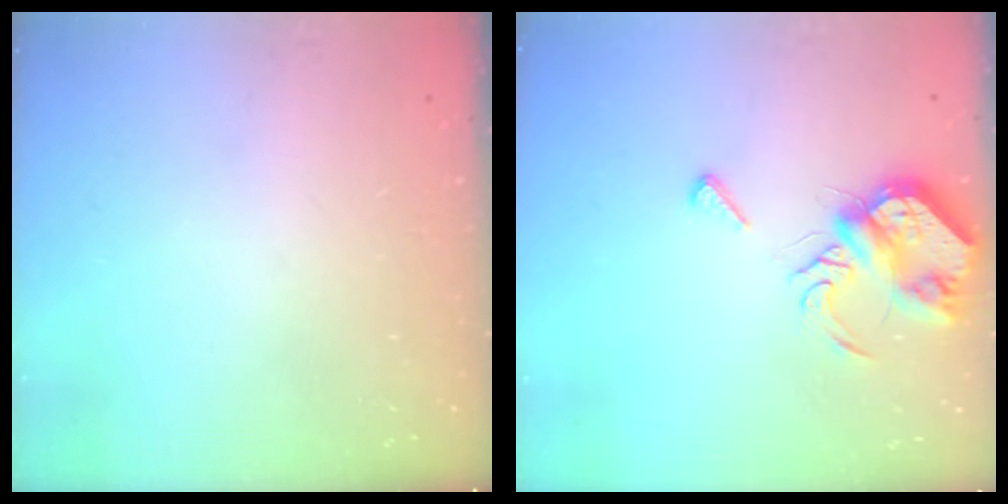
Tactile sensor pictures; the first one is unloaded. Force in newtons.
{"total": 7.8, "press": 7.8, "slide": 0.5}